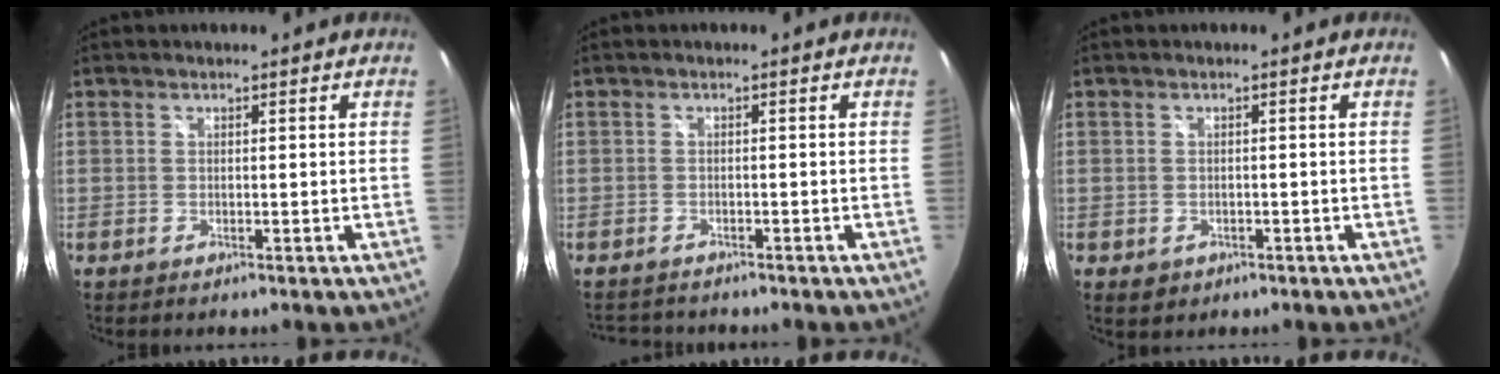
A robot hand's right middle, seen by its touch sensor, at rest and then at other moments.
{"total": 4.2, "force": [-3.9, 1.2, 1.0], "torque": [-0.027, -0.009, -0.062]}
{"total": 2.5, "force": [-0.9, 2.1, 1.1], "torque": [-0.025, -0.006, -0.009]}